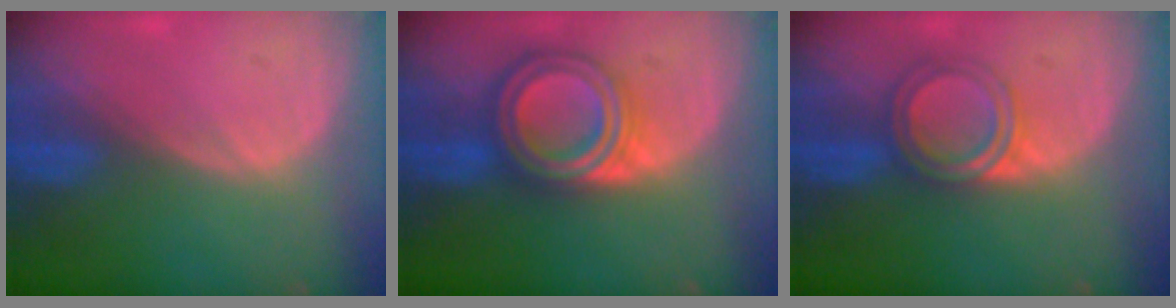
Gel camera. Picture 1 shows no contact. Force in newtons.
{"total": 8.0, "press": 8.0, "slide": 0.5}
{"total": 4.7, "press": 4.7, "slide": 0.2}